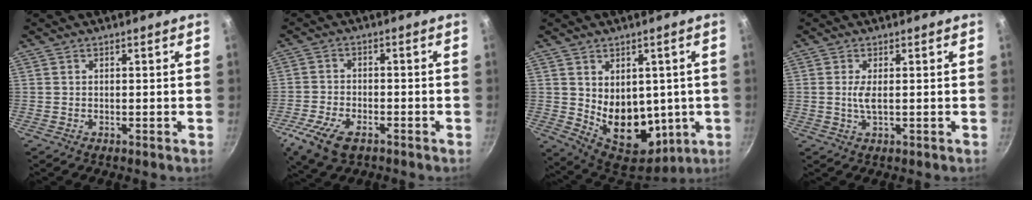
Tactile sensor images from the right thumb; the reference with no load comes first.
{"total": 9.3, "force": [-4.9, 4.6, 6.3], "torque": [-0.137, 0.007, -0.096]}
{"total": 14.7, "force": [0.6, 10.7, 10.1], "torque": [-0.118, -0.036, 0.039]}
{"total": 2.6, "force": [0.2, 0.7, 2.5], "torque": [-0.055, -0.002, 0.004]}